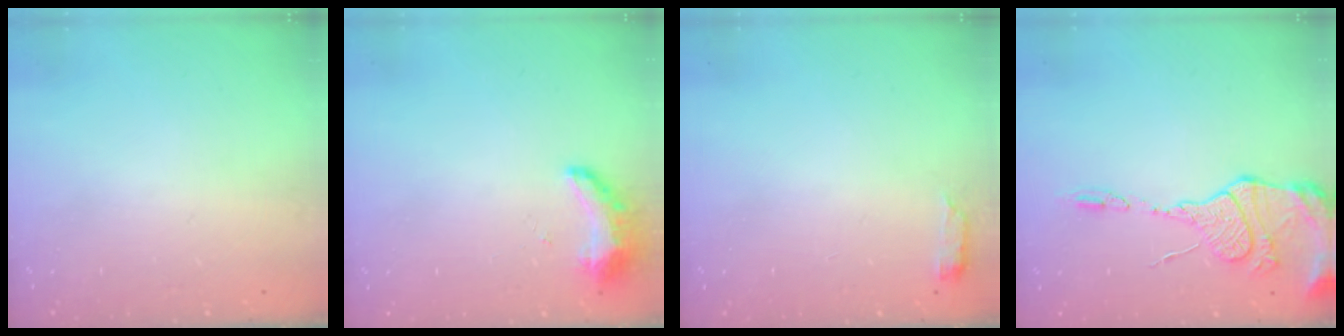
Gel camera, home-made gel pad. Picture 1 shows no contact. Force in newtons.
{"total": 8.8, "press": 8.7, "slide": 1.3}
{"total": 2.6, "press": 2.6, "slide": 0.5}
{"total": 13.6, "press": 13.5, "slide": 1.1}